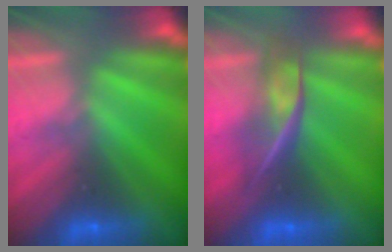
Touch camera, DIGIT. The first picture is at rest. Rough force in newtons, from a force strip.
{"total": 2.4}